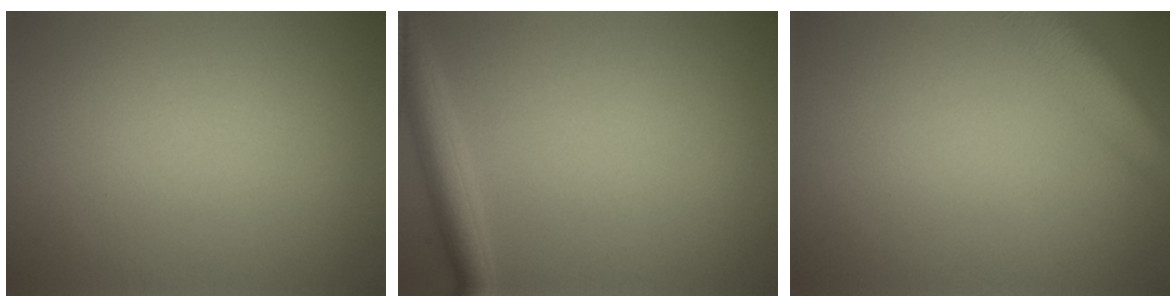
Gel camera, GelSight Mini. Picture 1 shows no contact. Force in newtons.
{"total": 3.3, "press": 3.3, "slide": 0.1}
{"total": 5.0, "press": 5.0, "slide": 0.3}